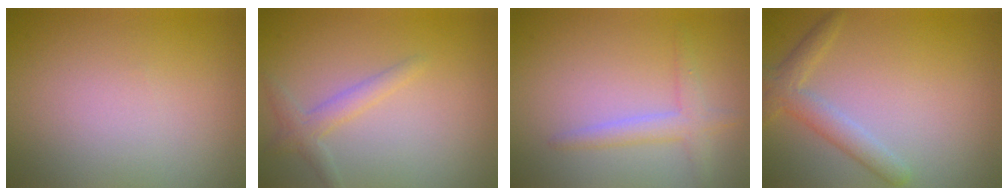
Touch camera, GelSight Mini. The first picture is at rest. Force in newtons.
{"total": 1.9, "press": 1.9, "slide": 0.1}
{"total": 2.3, "press": 2.3, "slide": 0.1}
{"total": 2.7, "press": 2.7, "slide": 0.1}